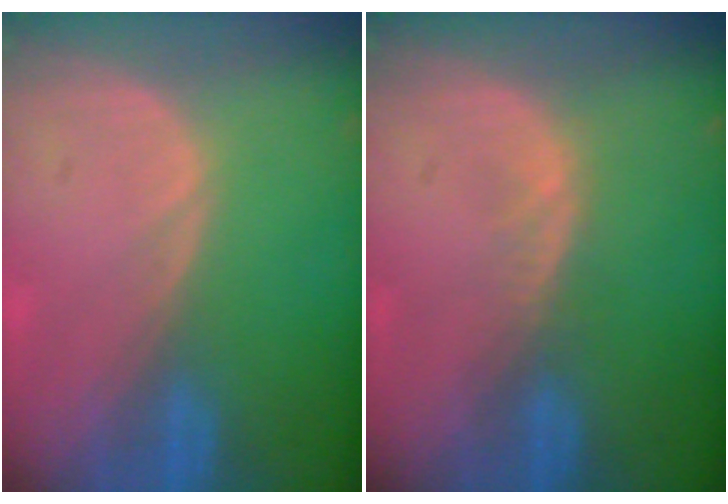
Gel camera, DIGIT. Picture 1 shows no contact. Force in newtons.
{"total": 1.1, "press": 1.1, "slide": 0.3}